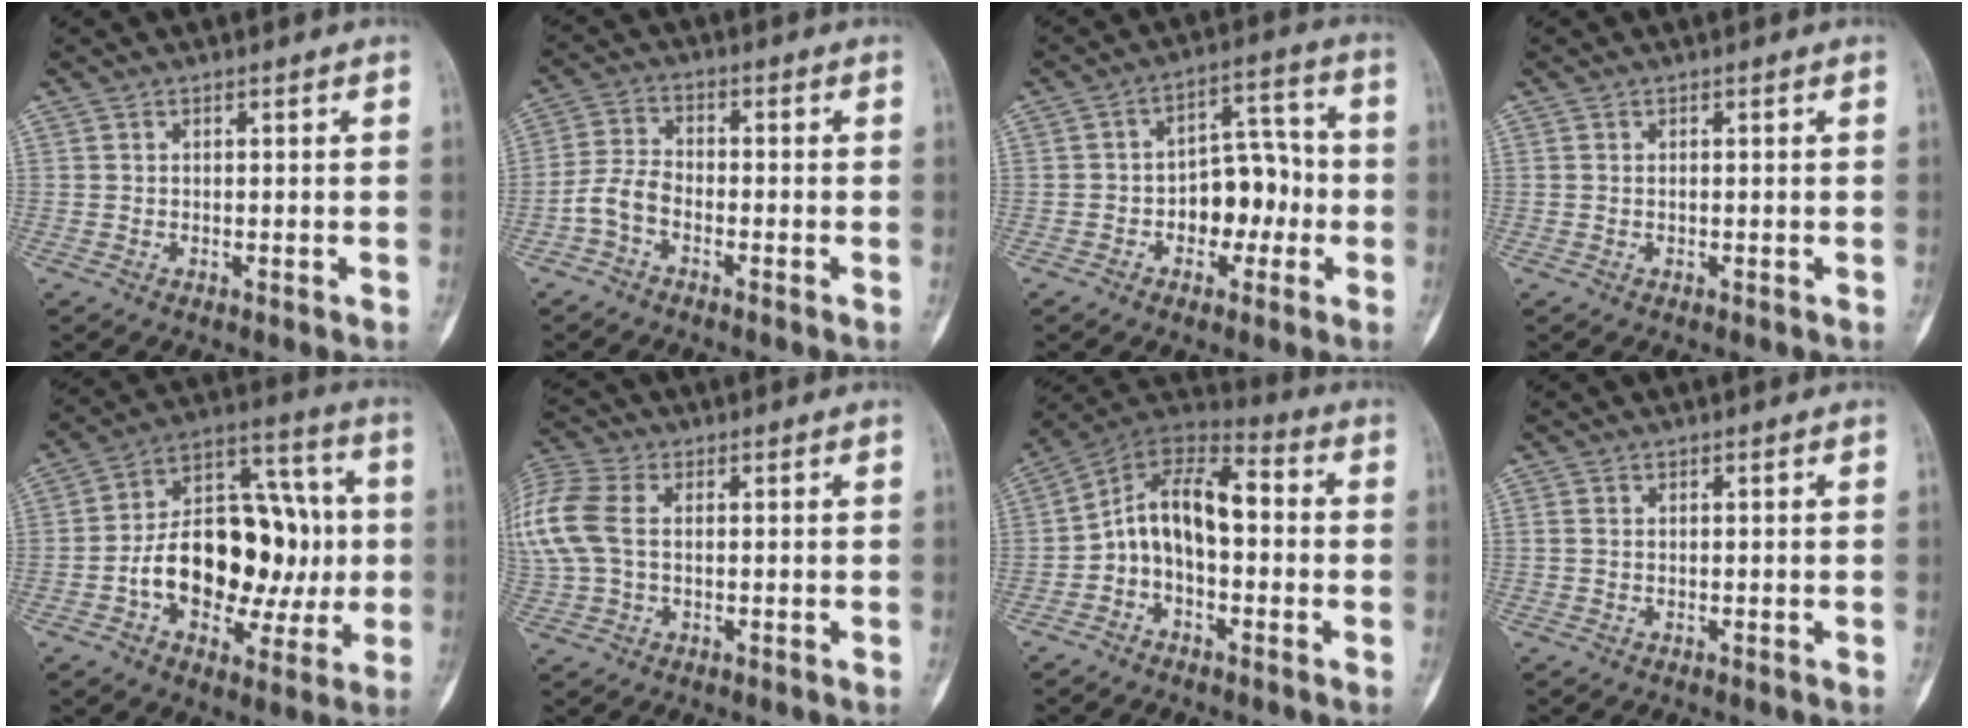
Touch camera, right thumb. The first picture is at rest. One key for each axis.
{"total": 5.0, "fx": -2.5, "fy": 2.8, "fz": 3.3, "tx": -0.070, "ty": 0.021, "tz": -0.058}
{"total": 10.3, "fx": -2.2, "fy": 6.8, "fz": 7.4, "tx": -0.069, "ty": 0.046, "tz": -0.038}
{"total": 0.0}
{"total": 22.3, "fx": -2.2, "fy": 14.1, "fz": 17.2, "tx": -0.231, "ty": 0.048, "tz": -0.027}
{"total": 14.7, "fx": 1.8, "fy": 10.0, "fz": 10.6, "tx": -0.290, "ty": 0.024, "tz": 0.033}
{"total": 12.6, "fx": -0.9, "fy": 7.8, "fz": 9.9, "tx": -0.148, "ty": 0.053, "tz": -0.029}
{"total": 0.6, "fx": 0.0, "fy": 0.4, "fz": 0.4, "tx": -0.013, "ty": -0.001, "tz": 0.000}